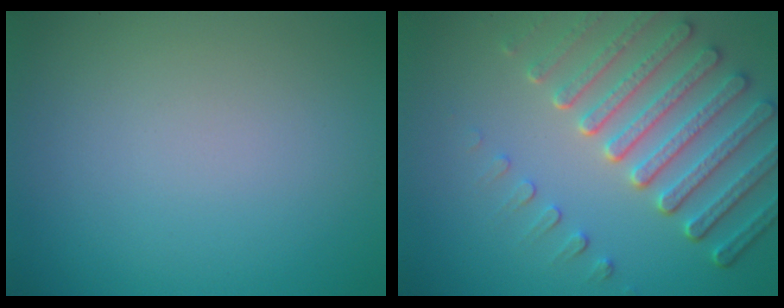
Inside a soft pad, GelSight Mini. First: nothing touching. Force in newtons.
{"total": 6.4, "press": 5.2, "slide": 3.8}